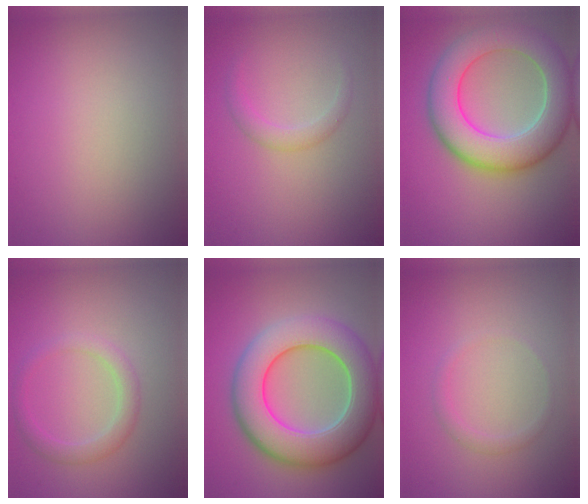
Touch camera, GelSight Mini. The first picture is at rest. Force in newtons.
{"total": 1.5, "press": 1.5, "slide": 0.1}
{"total": 9.4, "press": 9.3, "slide": 0.6}
{"total": 2.2, "press": 2.2, "slide": 0.1}
{"total": 10.2, "press": 10.2, "slide": 0.8}
{"total": 1.1, "press": 1.1, "slide": 0.1}